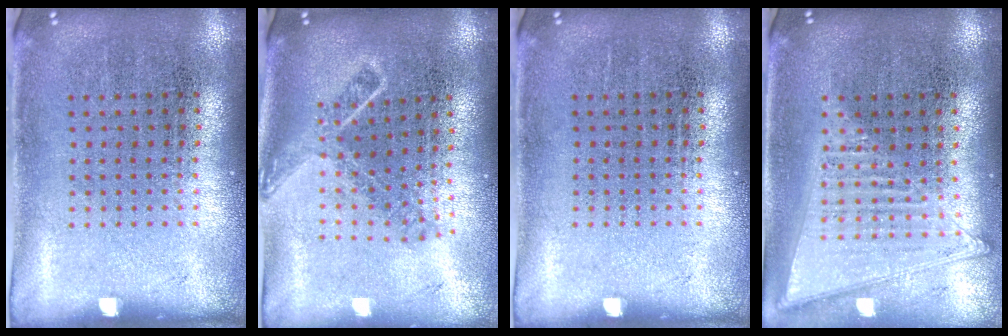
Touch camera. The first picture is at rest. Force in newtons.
{"total": 1.6, "press": 1.2, "slide": 1.1}
{"total": 0.0}
{"total": 1.4, "press": 1.3, "slide": 0.3}